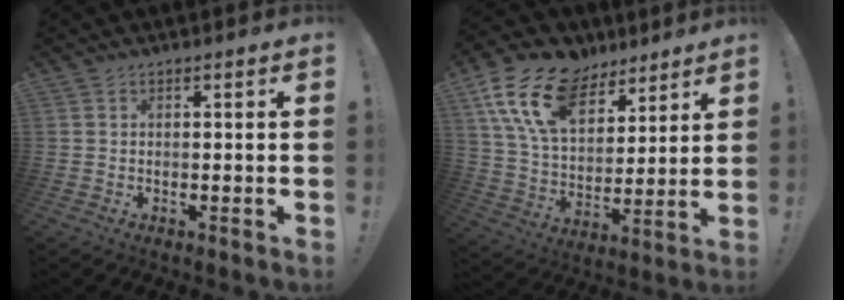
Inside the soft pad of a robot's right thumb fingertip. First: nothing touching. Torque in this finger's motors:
{"motor_torque": [-0.24, 1.46, 0.66, 1.20, 0.26]}